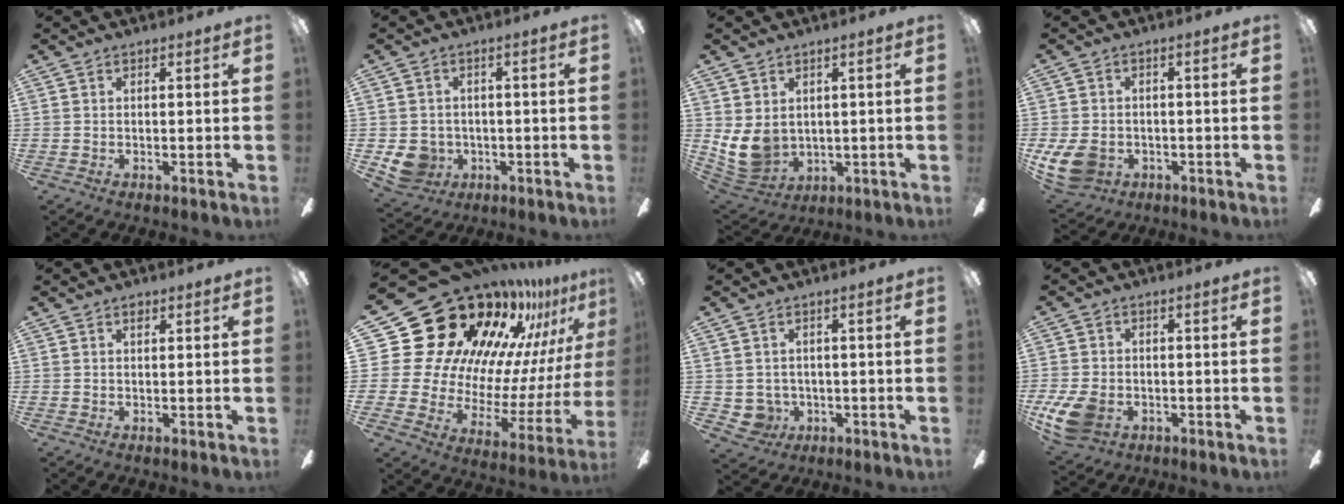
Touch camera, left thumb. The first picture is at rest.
{"total": 6.3, "force": [-1.6, 5.8, 1.9], "torque": [-0.061, 0.003, -0.028]}
{"total": 9.3, "force": [1.1, 7.3, 5.7], "torque": [-0.146, -0.015, 0.024]}
{"total": 8.8, "force": [-3.4, 6.4, 5.0], "torque": [-0.123, 0.014, -0.060]}
{"total": 1.1, "force": [0.5, 0.6, 0.7], "torque": [-0.007, -0.001, 0.007]}
{"total": 28.3, "force": [19.1, 17.1, 12.1], "torque": [-0.160, -0.182, 0.390]}
{"total": 3.9, "force": [-0.2, 3.8, 0.8], "torque": [-0.038, 0.001, -0.004]}
{"total": 9.8, "force": [-3.8, 6.6, 6.2], "torque": [-0.143, 0.011, -0.067]}